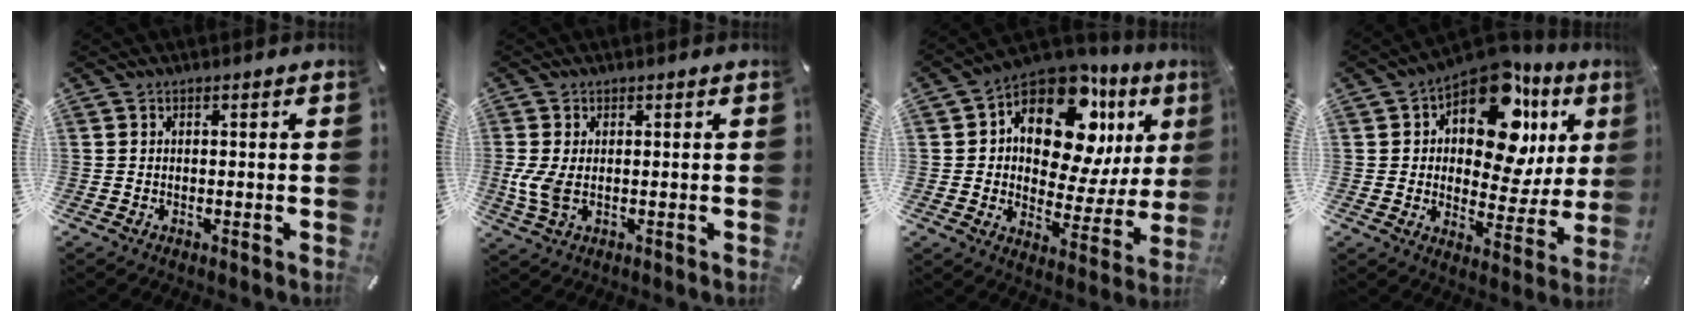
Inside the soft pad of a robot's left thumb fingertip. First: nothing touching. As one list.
[{"total": 5.3, "force": [-0.1, 2.8, 4.5], "torque": [-0.107, -0.001, -0.003]}, {"total": 16.5, "force": [7.9, 9.9, 10.5], "torque": [-0.155, -0.059, 0.135]}, {"total": 17.1, "force": [9.6, 9.3, 10.6], "torque": [-0.152, -0.072, 0.163]}]